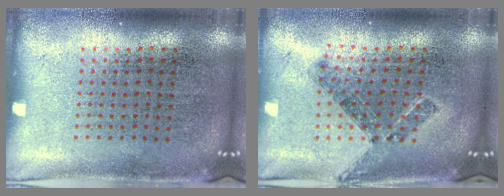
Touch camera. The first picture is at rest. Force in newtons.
{"total": 0.7, "press": 0.7, "slide": 0.2}